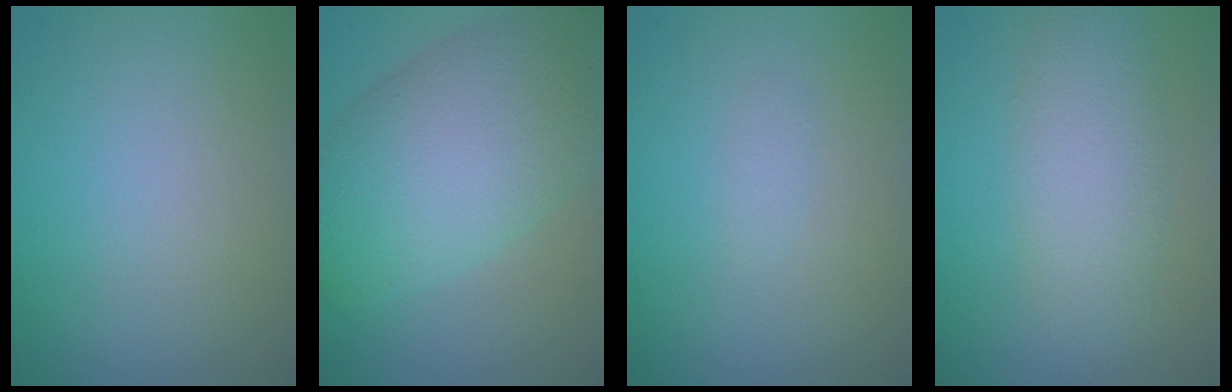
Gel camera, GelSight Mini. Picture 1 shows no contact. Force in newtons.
{"total": 10.2, "press": 10.2, "slide": 0.3}
{"total": 0.5, "press": 0.5, "slide": 0.0}
{"total": 4.3, "press": 4.3, "slide": 0.0}